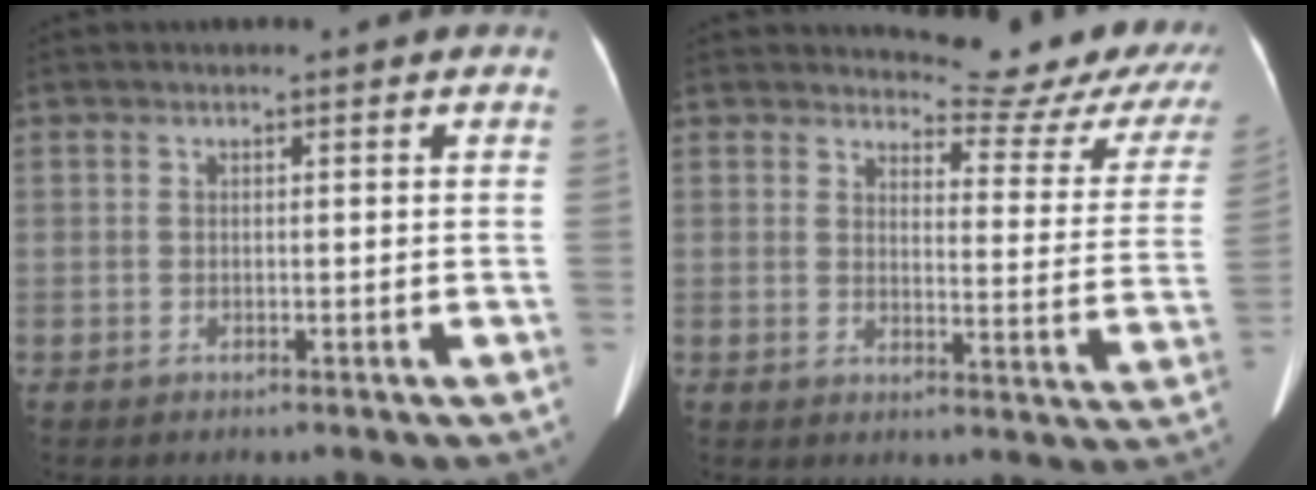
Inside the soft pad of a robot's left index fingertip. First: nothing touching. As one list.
[{"total": 13.8, "force": [13.3, 2.9, 2.0], "torque": [0.004, -0.063, 0.127]}]